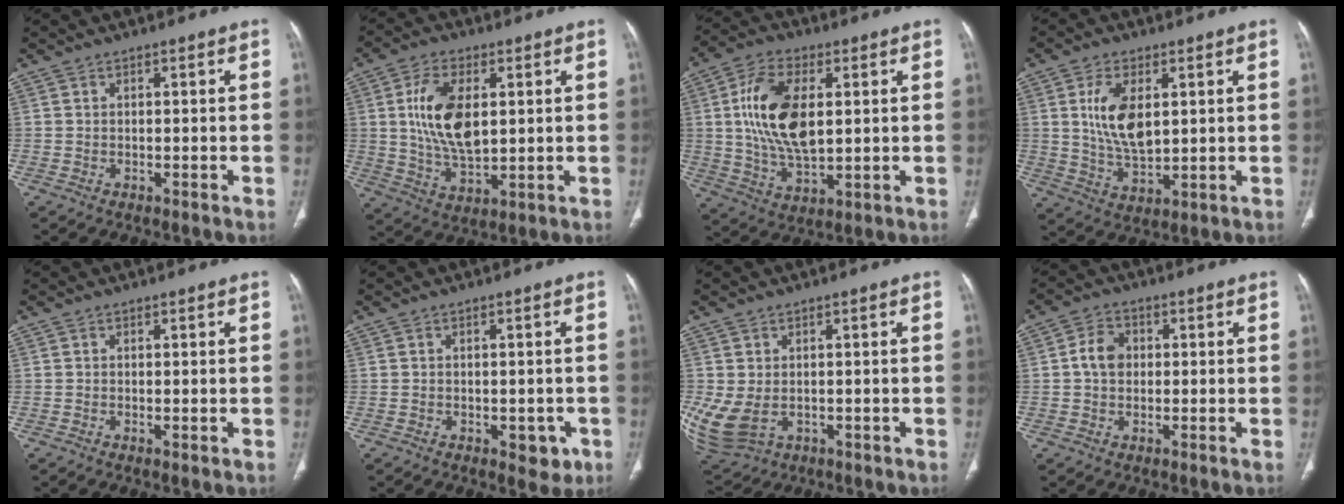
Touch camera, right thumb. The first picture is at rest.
{"total": 13.2, "force": [2.4, 7.1, 10.9], "torque": [-0.198, -0.012, 0.050]}
{"total": 15.7, "force": [2.6, 8.3, 13.1], "torque": [-0.246, -0.006, 0.051]}
{"total": 10.5, "force": [2.4, 5.5, 8.6], "torque": [-0.156, -0.015, 0.053]}
{"total": 0.6, "force": [-0.1, 0.2, 0.5], "torque": [-0.015, -0.004, 0.000]}
{"total": 5.2, "force": [-1.8, 3.0, 3.8], "torque": [-0.020, 0.000, -0.015]}
{"total": 10.4, "force": [-1.1, 7.6, 7.0], "torque": [-0.174, -0.008, 0.005]}
{"total": 5.1, "force": [0.4, 4.1, 3.1], "torque": [-0.046, 0.011, 0.002]}